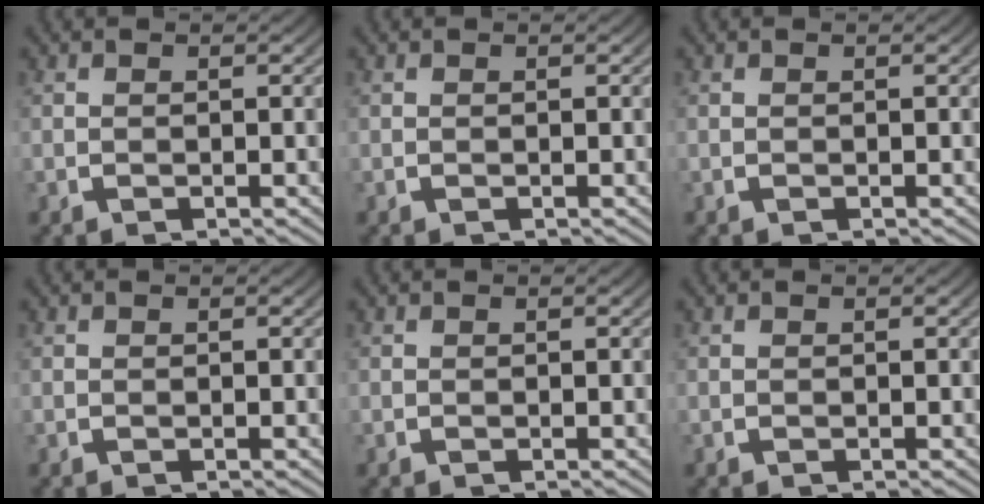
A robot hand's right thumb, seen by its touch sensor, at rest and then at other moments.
{"total": 0.0}
{"total": 0.0}
{"total": 0.0}
{"total": 0.0}
{"total": 0.0}